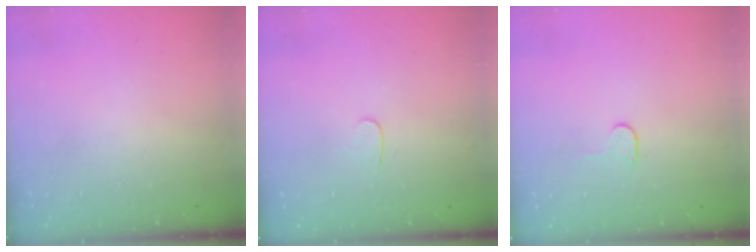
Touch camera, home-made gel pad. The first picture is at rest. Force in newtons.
{"total": 3.6, "press": 3.6, "slide": 0.4}
{"total": 3.8, "press": 3.8, "slide": 0.4}